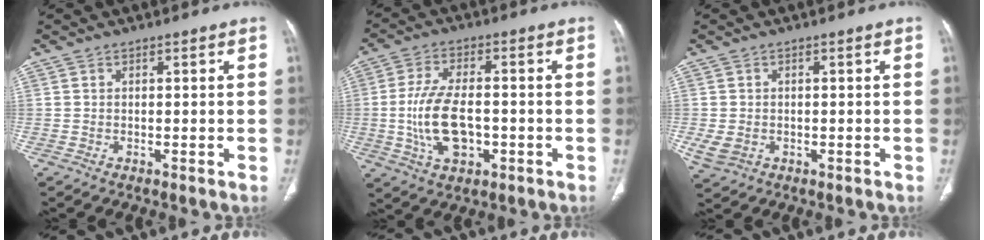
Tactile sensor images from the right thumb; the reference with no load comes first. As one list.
[{"total": 11.5, "force": [-1.8, 6.1, 9.6], "torque": [-0.183, 0.008, -0.027]}, {"total": 3.5, "force": [-0.7, 2.7, 2.1], "torque": [-0.049, 0.000, -0.003]}]